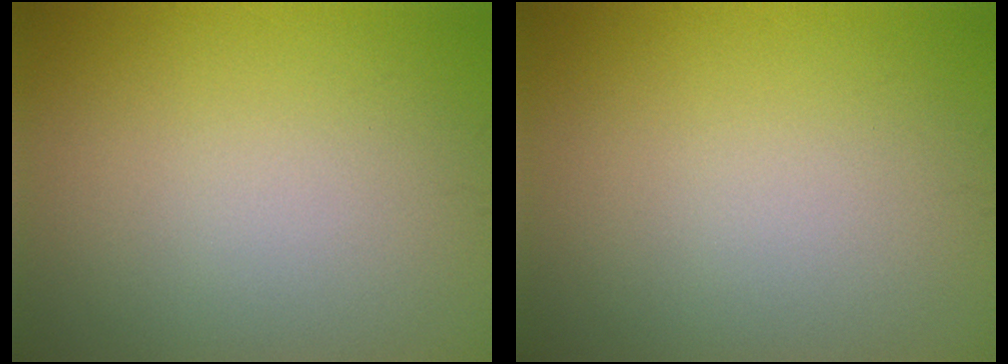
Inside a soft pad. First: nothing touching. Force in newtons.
{"total": 0.0}